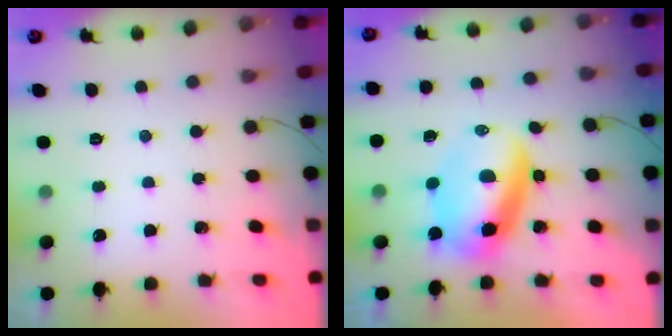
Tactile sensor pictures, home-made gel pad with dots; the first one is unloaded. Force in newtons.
{"total": 9.4, "press": 9.1, "slide": 2.4}